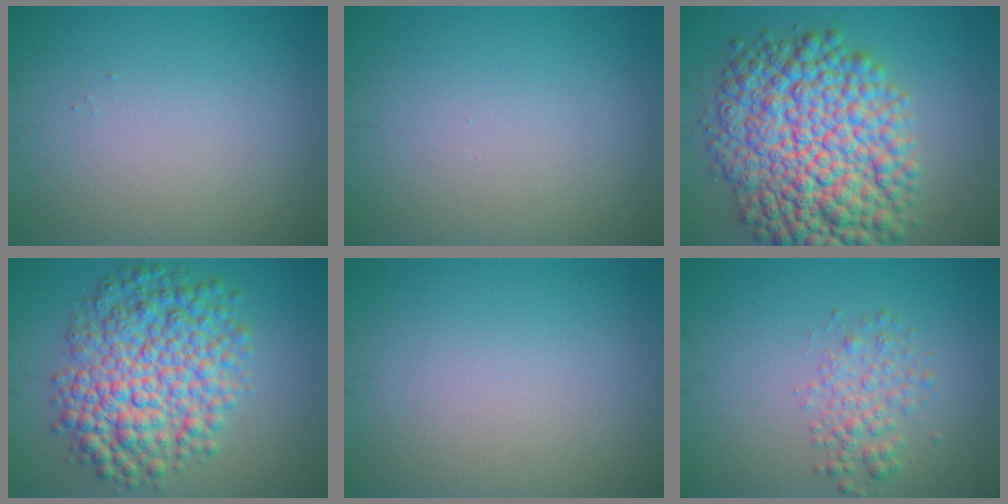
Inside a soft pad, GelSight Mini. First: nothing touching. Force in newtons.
{"total": 0.0}
{"total": 13.4, "press": 13.4, "slide": 0.1}
{"total": 9.1, "press": 9.1, "slide": 0.1}
{"total": 0.0}
{"total": 2.4, "press": 2.4, "slide": 0.1}